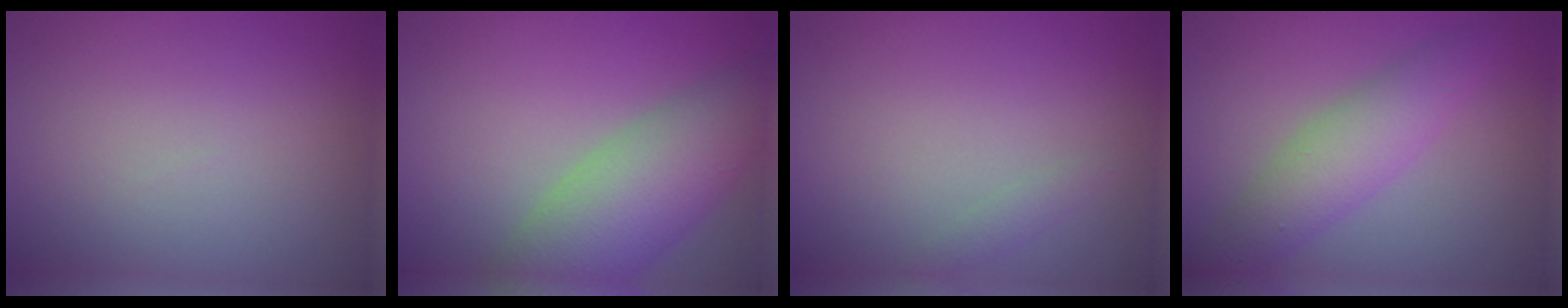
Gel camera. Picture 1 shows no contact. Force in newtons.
{"total": 8.3, "press": 8.3, "slide": 0.4}
{"total": 0.9, "press": 0.9, "slide": 0.0}
{"total": 4.6, "press": 4.6, "slide": 0.1}